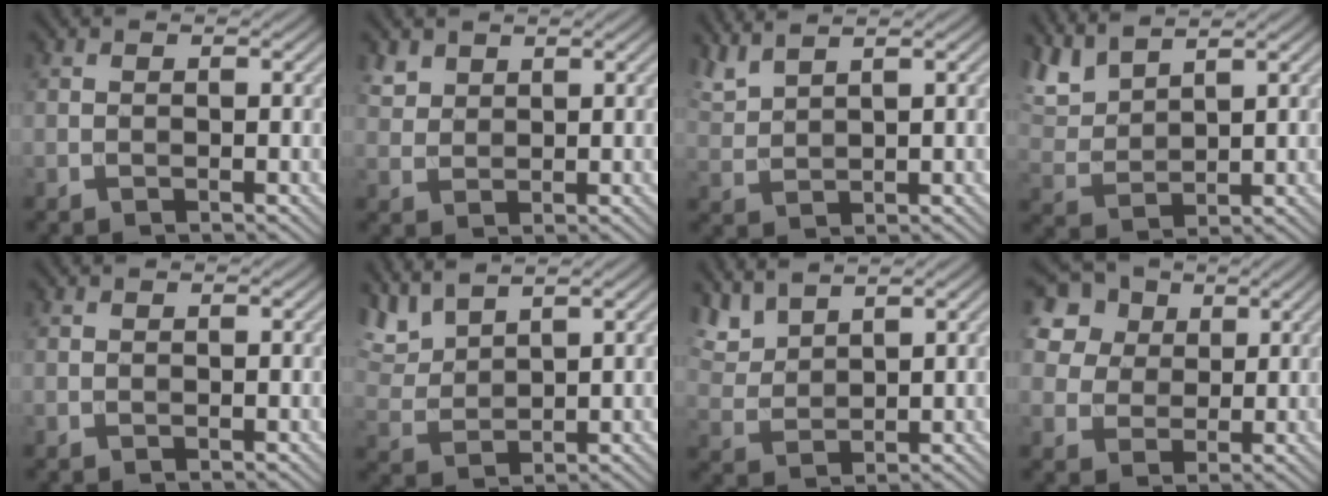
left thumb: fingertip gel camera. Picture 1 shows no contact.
{"total": 2.5, "force": [1.9, 1.5, 0.8], "torque": [-0.023, 0.000, 0.044]}
{"total": 3.9, "force": [3.3, 0.7, 1.9], "torque": [-0.049, 0.011, 0.073]}
{"total": 5.7, "force": [4.8, 1.4, 2.7], "torque": [-0.079, 0.008, 0.104]}
{"total": 0.0}
{"total": 5.3, "force": [4.5, 1.2, 2.4], "torque": [-0.070, 0.007, 0.096]}
{"total": 4.8, "force": [4.2, 1.2, 2.0], "torque": [-0.059, 0.006, 0.090]}
{"total": 9.1, "force": [4.5, 7.0, 3.9], "torque": [-0.143, 0.016, 0.087]}